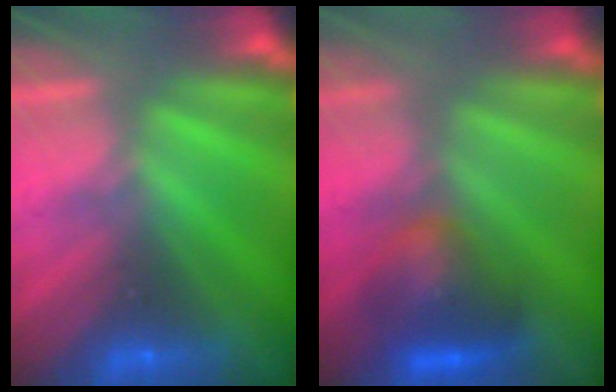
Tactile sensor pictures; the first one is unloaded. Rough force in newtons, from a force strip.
{"total": 6.0}